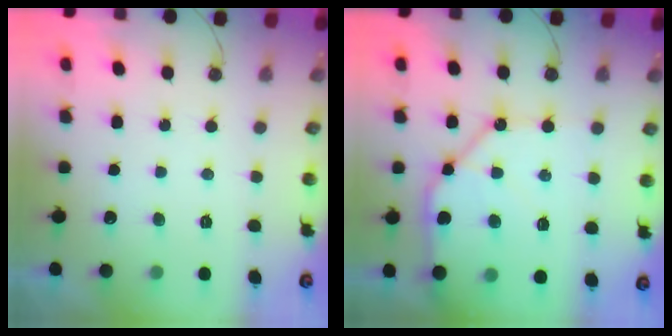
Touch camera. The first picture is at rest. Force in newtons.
{"total": 11.4, "press": 11.3, "slide": 1.4}